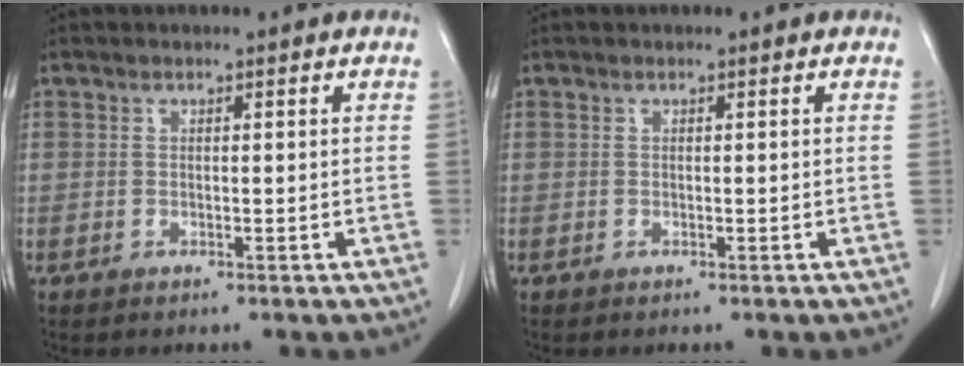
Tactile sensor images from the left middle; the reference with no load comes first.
{"total": 0.0}